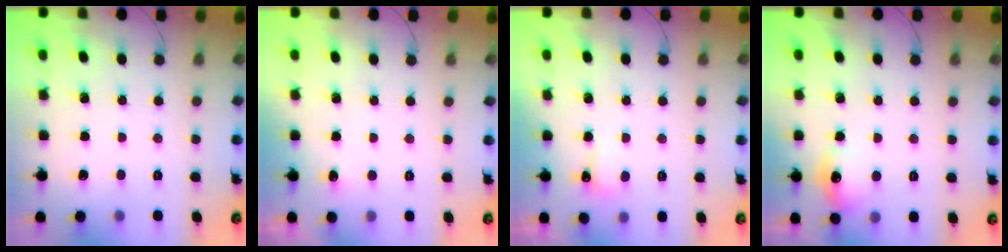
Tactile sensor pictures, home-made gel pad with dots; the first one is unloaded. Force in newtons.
{"total": 2.5, "press": 2.2, "slide": 1.1}
{"total": 4.1, "press": 3.9, "slide": 1.1}
{"total": 9.0, "press": 8.9, "slide": 1.0}